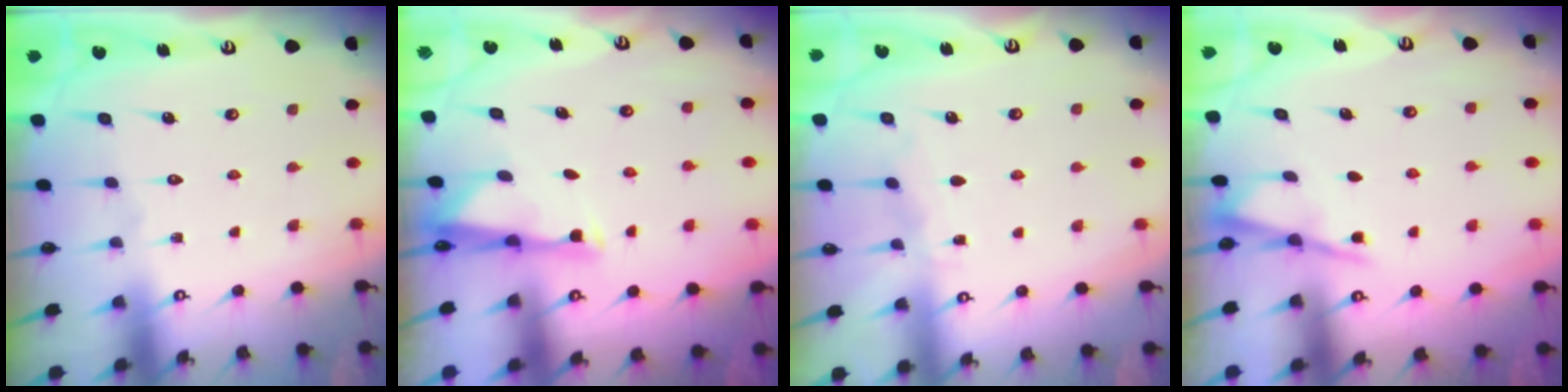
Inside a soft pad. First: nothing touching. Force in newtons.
{"total": 3.0, "press": 2.9, "slide": 0.6}
{"total": 5.0, "press": 5.0, "slide": 0.5}
{"total": 2.3, "press": 2.2, "slide": 0.4}